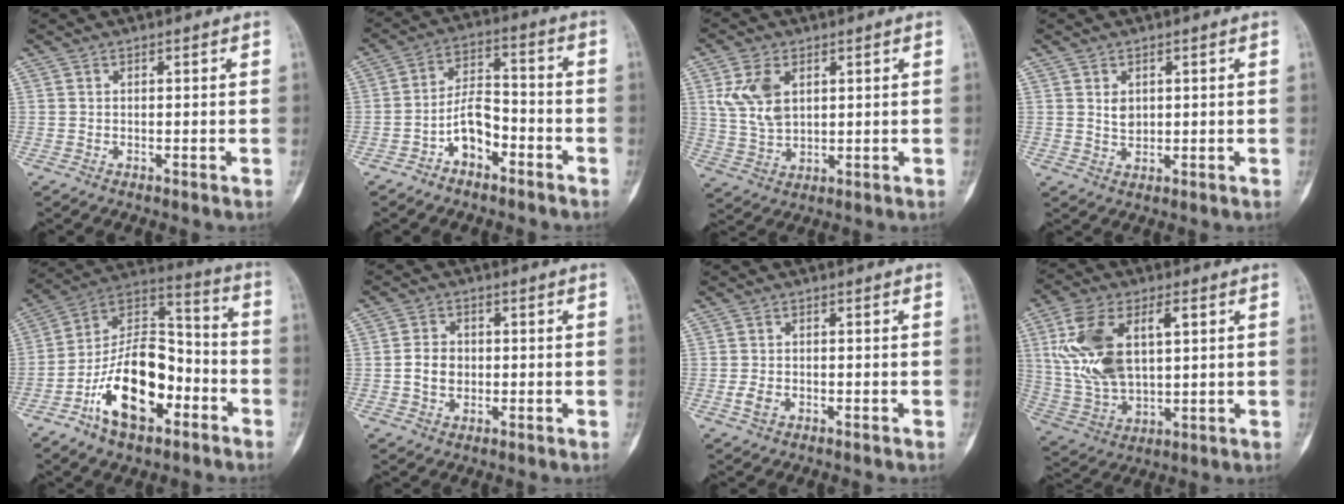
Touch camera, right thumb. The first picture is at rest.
{"total": 8.1, "force": [-4.2, 4.6, 5.2], "torque": [-0.079, 0.049, -0.077]}
{"total": 8.6, "force": [2.8, 5.4, 6.0], "torque": [-0.111, -0.007, 0.063]}
{"total": 2.8, "force": [0.8, 2.0, 1.7], "torque": [-0.020, -0.007, 0.019]}
{"total": 19.6, "force": [-8.1, 10.8, 14.2], "torque": [-0.214, 0.077, -0.139]}
{"total": 4.9, "force": [-0.4, 3.9, 2.9], "torque": [-0.039, 0.007, -0.007]}
{"total": 2.2, "force": [-0.9, 1.4, 1.5], "torque": [-0.036, 0.003, -0.015]}
{"total": 17.2, "force": [4.2, 9.4, 13.8], "torque": [-0.267, -0.001, 0.088]}